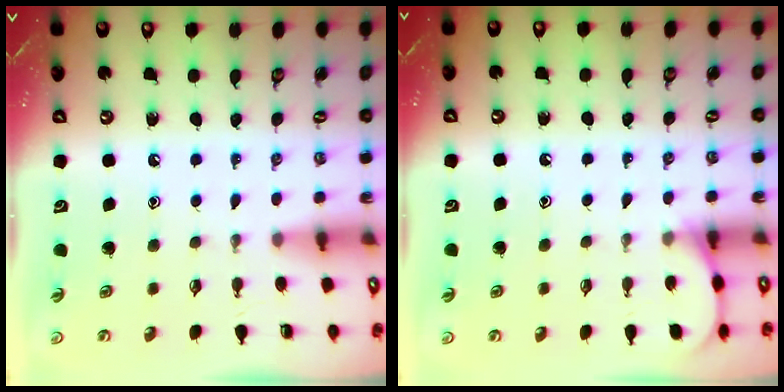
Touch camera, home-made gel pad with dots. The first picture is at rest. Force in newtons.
{"total": 4.9, "press": 4.9, "slide": 0.5}